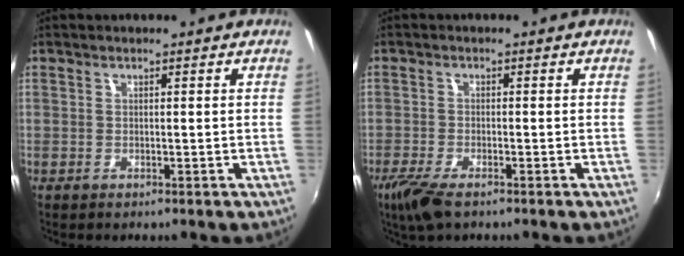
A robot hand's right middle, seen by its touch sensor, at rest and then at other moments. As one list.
[{"total": 5.8, "force": [-4.1, 1.7, 3.8], "torque": [-0.098, -0.023, -0.079]}]